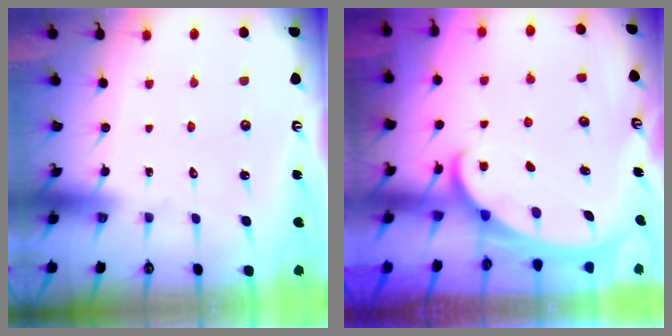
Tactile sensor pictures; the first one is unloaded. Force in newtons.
{"total": 2.1, "press": 2.1, "slide": 0.3}